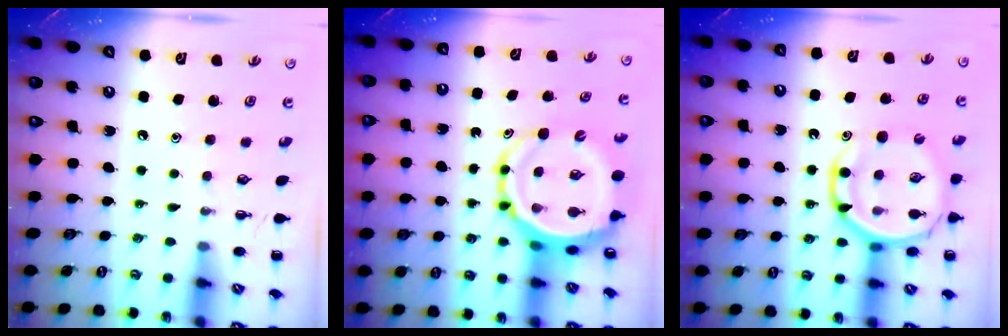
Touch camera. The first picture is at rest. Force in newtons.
{"total": 11.0, "press": 10.4, "slide": 3.6}
{"total": 14.7, "press": 14.2, "slide": 3.5}